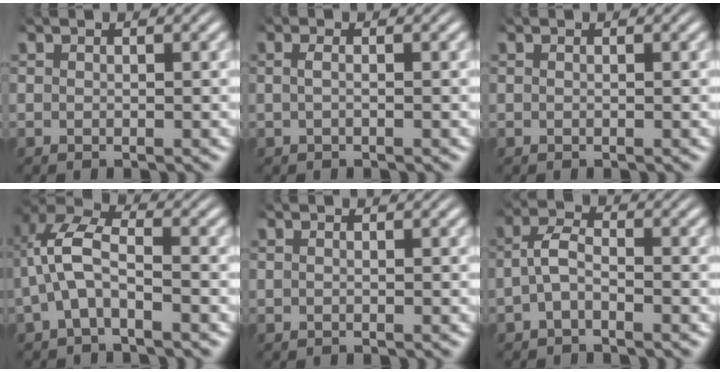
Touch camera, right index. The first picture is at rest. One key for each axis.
{"total": 0.9, "fx": -0.3, "fy": -0.3, "fz": 0.7, "tx": -0.017, "ty": -0.003, "tz": -0.004}
{"total": 0.0}
{"total": 5.1, "fx": 0.2, "fy": 3.1, "fz": 4.1, "tx": -0.094, "ty": -0.009, "tz": 0.000}
{"total": 0.0}
{"total": 2.7, "fx": -1.1, "fy": 1.5, "fz": 1.9, "tx": -0.044, "ty": -0.005, "tz": -0.023}